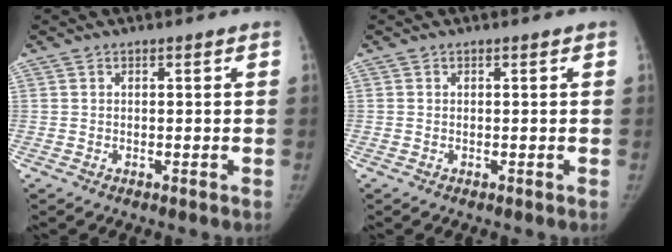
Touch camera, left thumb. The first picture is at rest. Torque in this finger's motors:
{"motor_torque": [0.01, 0.01, 0.01, 0.02, 0.01]}